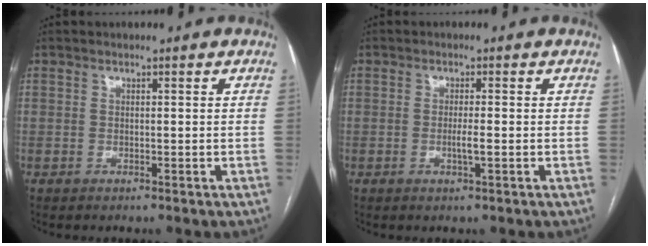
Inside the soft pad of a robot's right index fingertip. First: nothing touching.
{"total": 2.1, "force": [-0.5, 0.0, 2.0], "torque": [-0.038, -0.003, -0.008]}